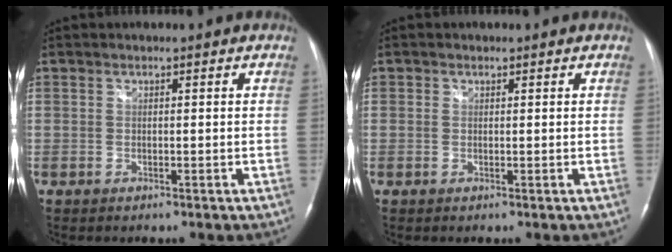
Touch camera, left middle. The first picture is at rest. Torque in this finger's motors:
{"motor_torque": [-0.33, 0.02, -0.10, -0.01]}